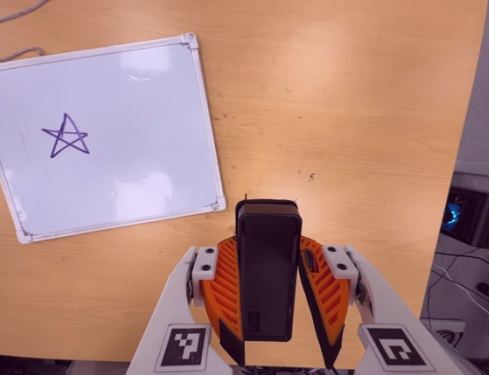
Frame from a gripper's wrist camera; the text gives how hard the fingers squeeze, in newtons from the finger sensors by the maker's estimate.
{"total": 6.5, "left": 5.0, "right": 8.1}